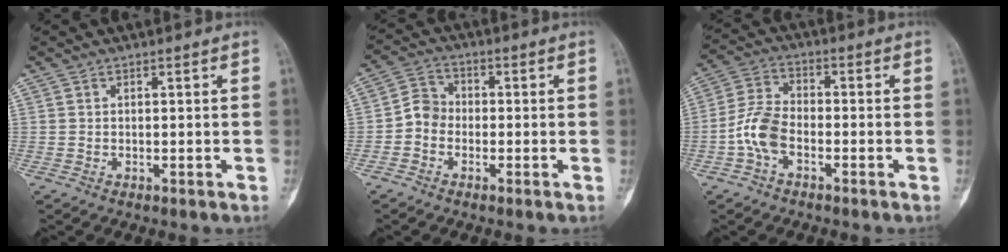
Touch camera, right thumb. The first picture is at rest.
{"total": 4.7, "force": [-1.4, 4.0, 2.1], "torque": [-0.019, 0.016, -0.041]}
{"total": 7.3, "force": [-2.7, 4.2, 5.4], "torque": [-0.111, 0.026, -0.060]}